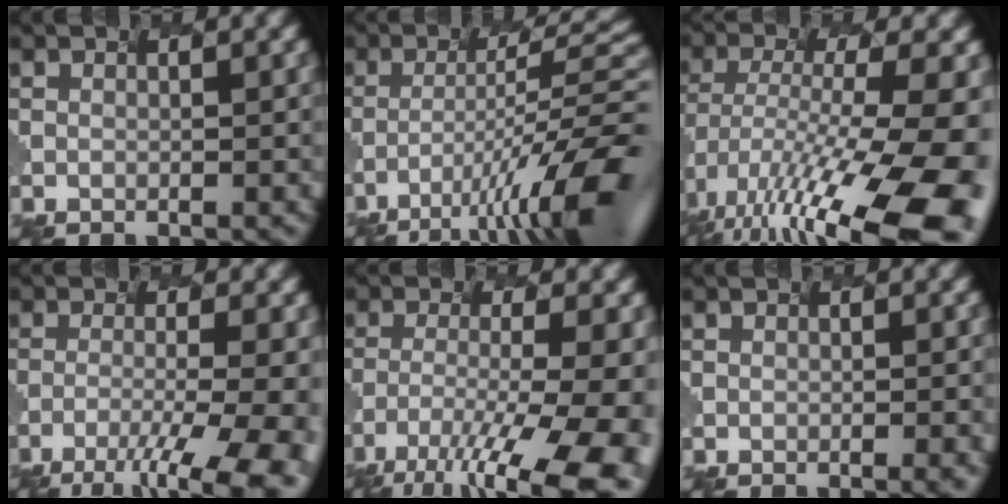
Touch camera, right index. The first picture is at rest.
{"total": 11.3, "force": [-6.9, 1.1, 8.8], "torque": [-0.157, -0.005, -0.077]}
{"total": 14.7, "force": [-8.2, 3.9, 11.5], "torque": [-0.238, -0.026, -0.094]}
{"total": 8.5, "force": [-5.6, 1.1, 6.3], "torque": [-0.121, -0.015, -0.055]}
{"total": 12.3, "force": [-8.6, 2.4, 8.5], "torque": [-0.182, -0.030, -0.100]}
{"total": 2.1, "force": [-0.8, 0.5, 1.8], "torque": [-0.010, 0.004, 0.004]}